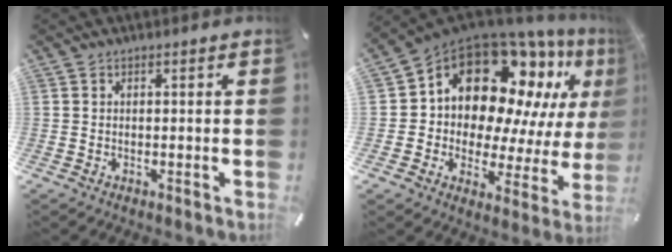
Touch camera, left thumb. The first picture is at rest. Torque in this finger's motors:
{"motor_torque": [2.50, 2.51, 2.32, -0.45, 0.23]}